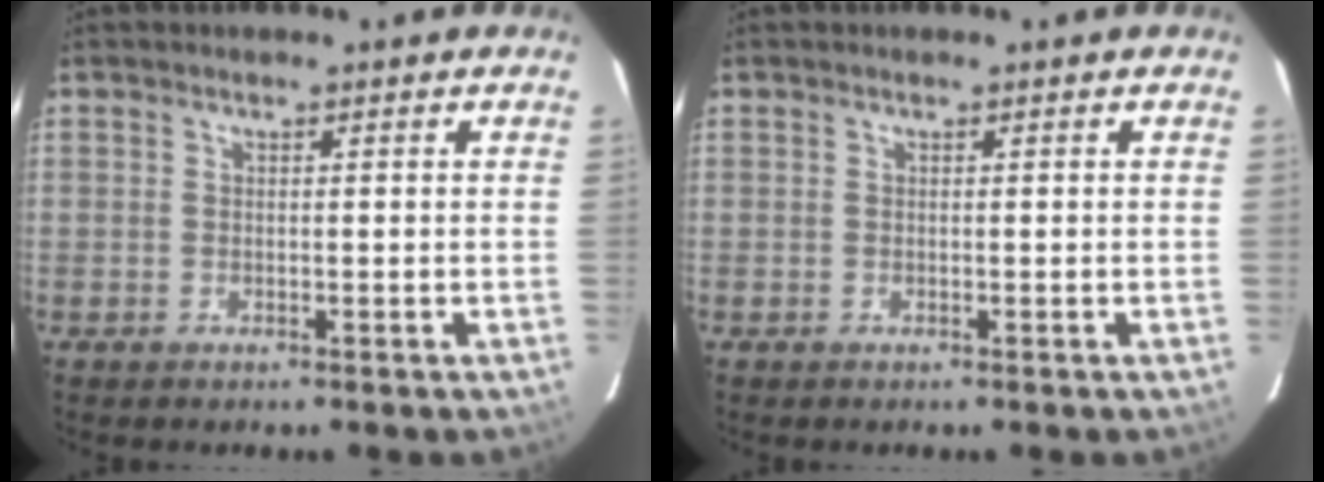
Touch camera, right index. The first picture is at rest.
{"total": 0.0}